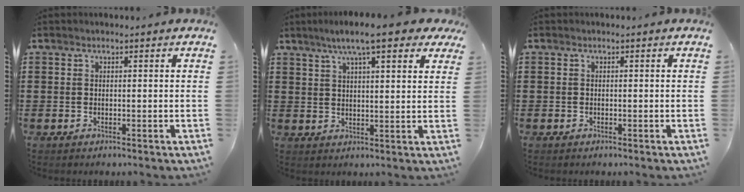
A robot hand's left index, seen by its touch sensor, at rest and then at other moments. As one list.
[{"total": 8.2, "force": [6.0, 1.3, 5.5], "torque": [-0.105, -0.003, 0.103]}, {"total": 0.0}]